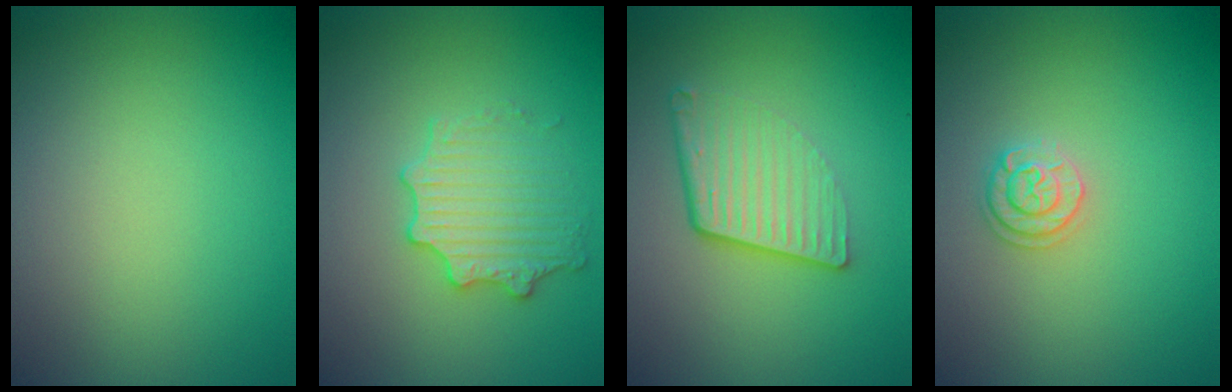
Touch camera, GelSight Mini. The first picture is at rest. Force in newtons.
{"total": 3.1, "press": 3.0, "slide": 0.5}
{"total": 4.4, "press": 2.9, "slide": 3.4}
{"total": 1.7, "press": 1.7, "slide": 0.3}